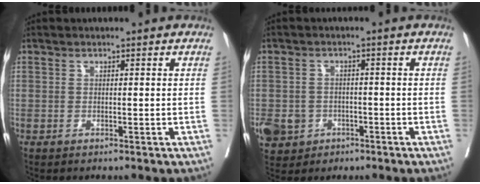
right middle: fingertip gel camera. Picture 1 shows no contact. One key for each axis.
{"total": 9.9, "fx": -3.9, "fy": 8.7, "fz": 2.7, "tx": -0.082, "ty": 0.008, "tz": -0.054}